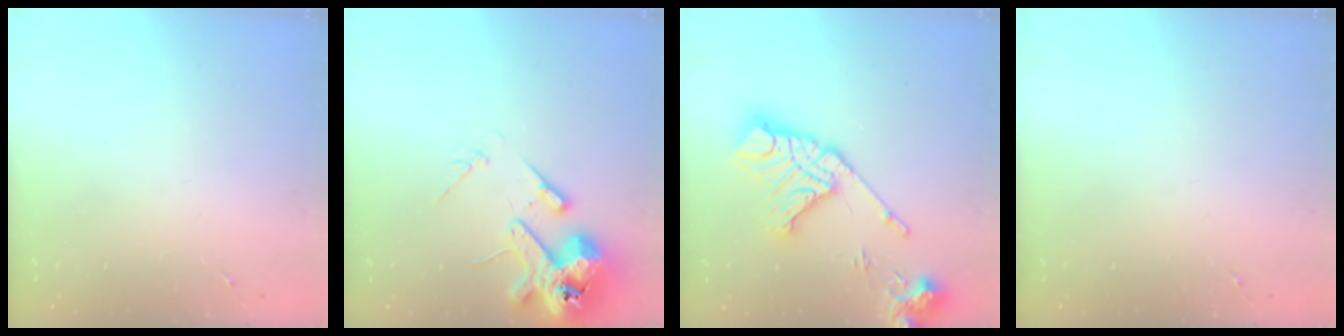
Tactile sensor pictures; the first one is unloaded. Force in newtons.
{"total": 14.6, "press": 14.4, "slide": 2.5}
{"total": 19.0, "press": 18.8, "slide": 2.3}
{"total": 0.0}